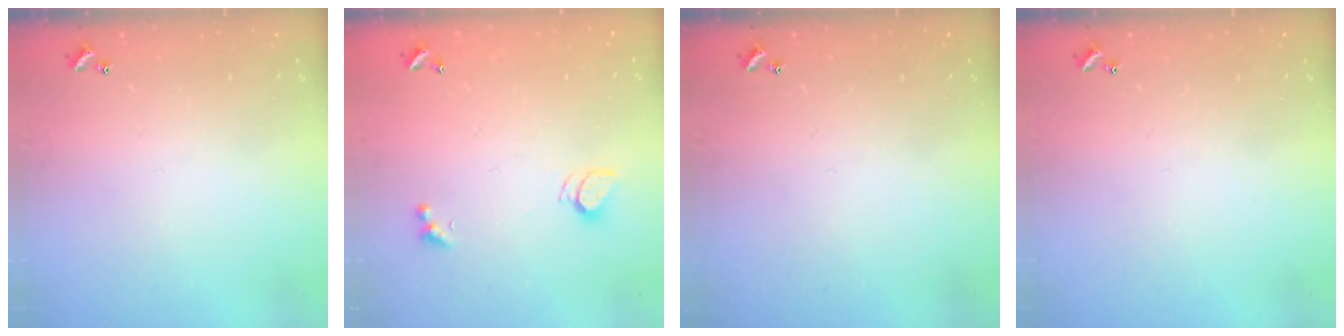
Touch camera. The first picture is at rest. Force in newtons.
{"total": 2.5, "press": 2.4, "slide": 0.6}
{"total": 0.0}
{"total": 0.0}